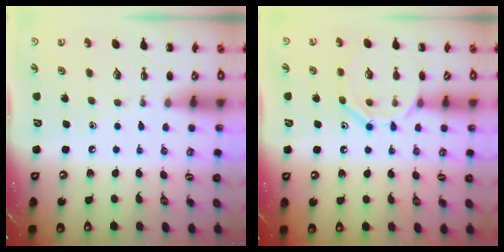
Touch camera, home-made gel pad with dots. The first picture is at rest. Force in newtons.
{"total": 11.9, "press": 11.9, "slide": 0.6}